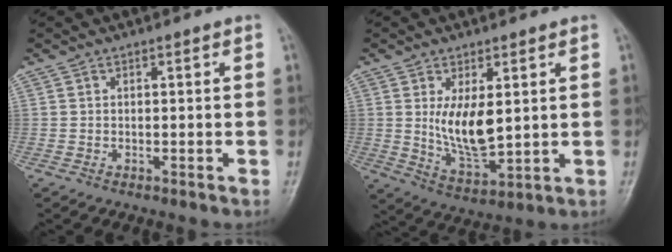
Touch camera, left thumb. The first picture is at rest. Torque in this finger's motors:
{"motor_torque": [0.21, 0.58, 1.08, -0.26, 0.18]}